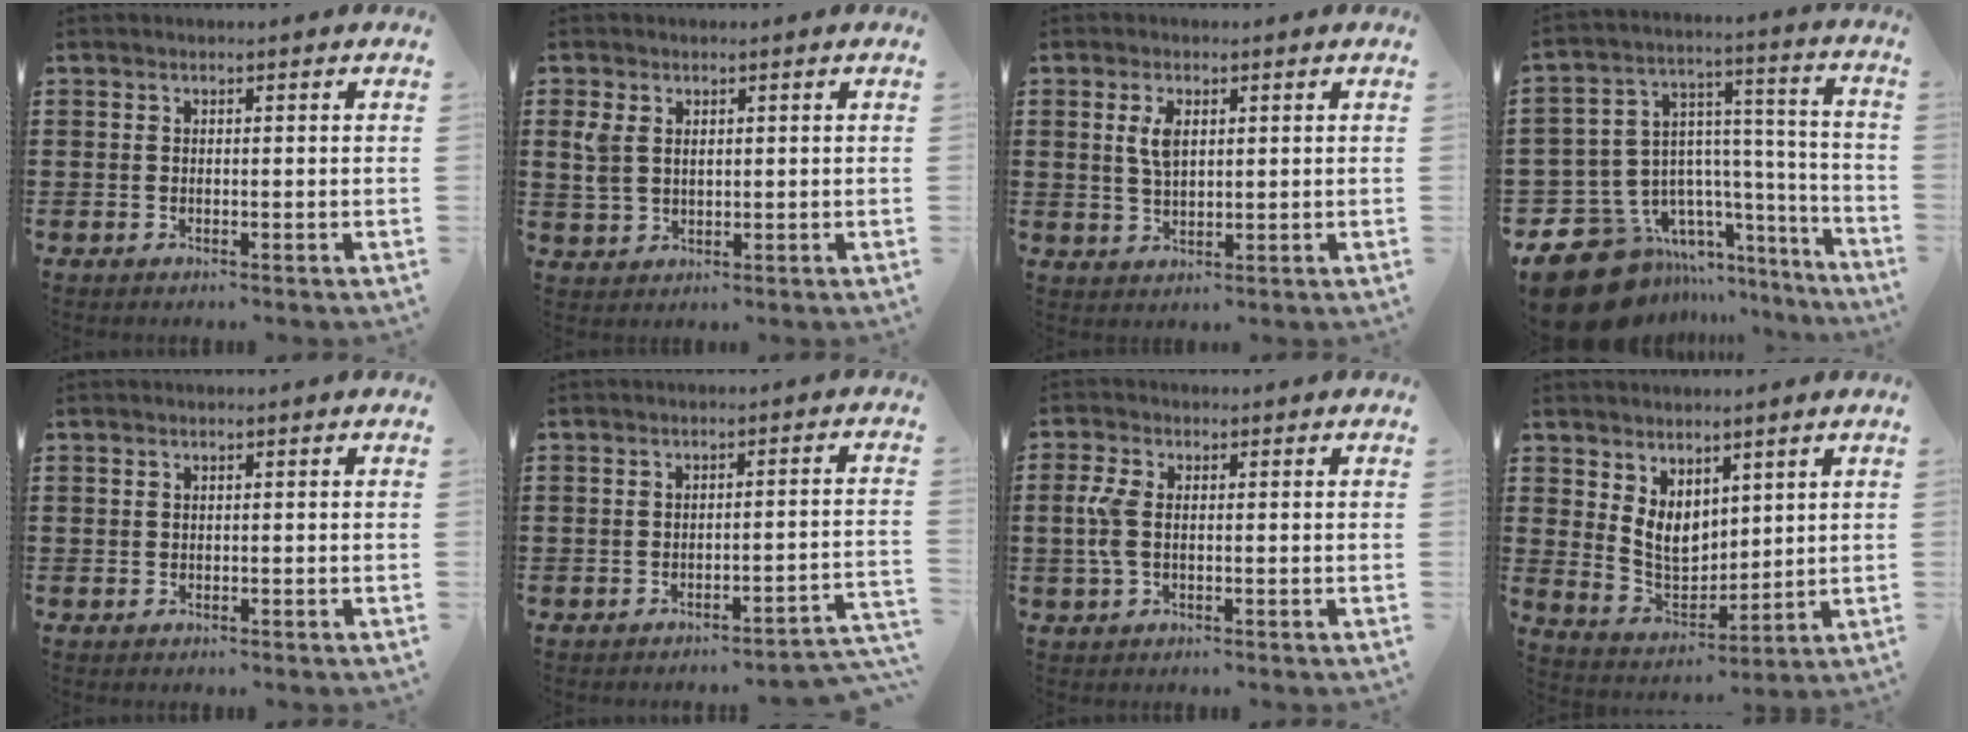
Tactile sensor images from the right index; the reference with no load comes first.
{"total": 3.4, "force": [1.3, 2.3, 2.2], "torque": [-0.057, 0.007, 0.020]}
{"total": 3.8, "force": [1.1, 1.8, 3.2], "torque": [-0.070, 0.008, 0.019]}
{"total": 12.6, "force": [-9.0, 8.0, 3.7], "torque": [-0.098, 0.014, -0.156]}
{"total": 0.0}
{"total": 2.6, "force": [-2.4, -0.3, 1.1], "torque": [-0.022, -0.005, -0.052]}
{"total": 4.3, "force": [-0.1, 2.1, 3.7], "torque": [-0.101, -0.004, -0.011]}
{"total": 6.1, "force": [3.1, 4.1, 3.2], "torque": [-0.077, -0.002, 0.062]}